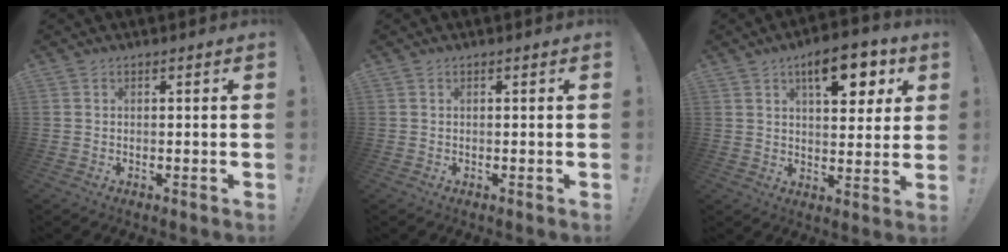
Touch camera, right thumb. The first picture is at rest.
{"total": 0.0}
{"total": 12.9, "force": [6.6, 5.5, 9.7], "torque": [-0.123, -0.022, 0.105]}